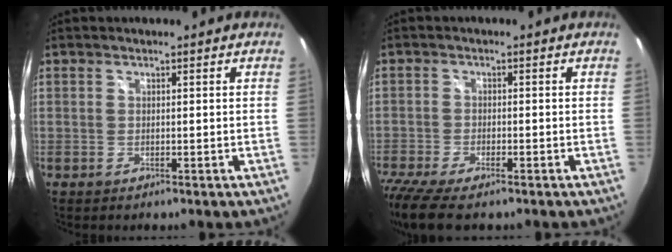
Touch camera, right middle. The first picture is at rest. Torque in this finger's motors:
{"motor_torque": [1.16, -0.97, 0.17, 0.15]}